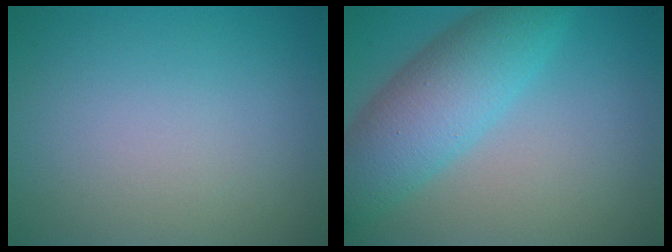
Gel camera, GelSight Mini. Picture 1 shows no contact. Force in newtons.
{"total": 7.1, "press": 7.1, "slide": 0.2}